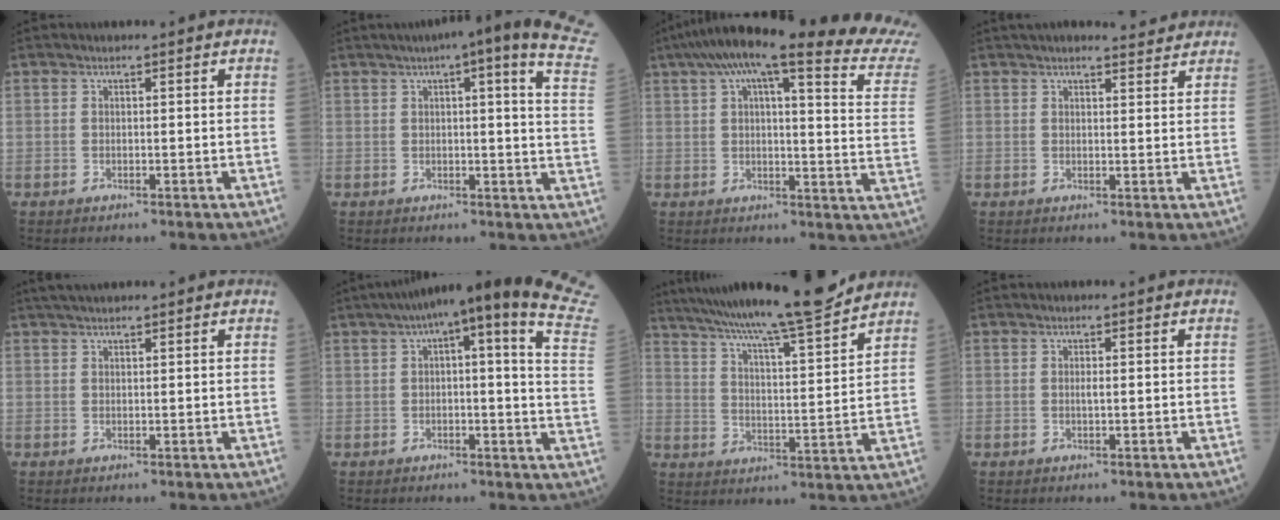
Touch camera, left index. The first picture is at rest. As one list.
[{"total": 17.8, "force": [13.1, 1.0, 12.0], "torque": [-0.161, -0.007, 0.132]}, {"total": 25.7, "force": [22.0, 1.0, 13.3], "torque": [-0.194, -0.031, 0.258]}, {"total": 6.0, "force": [5.6, 0.9, 2.0], "torque": [-0.027, 0.019, 0.068]}, {"total": 3.4, "force": [3.0, 0.2, 1.6], "torque": [-0.025, 0.027, 0.052]}, {"total": 22.8, "force": [17.1, 1.3, 15.0], "torque": [-0.193, 0.006, 0.186]}, {"total": 20.0, "force": [17.4, 0.0, 10.0], "torque": [-0.169, -0.006, 0.264]}, {"total": 0.7, "force": [0.0, 0.0, 0.7], "torque": [-0.015, -0.001, 0.000]}]